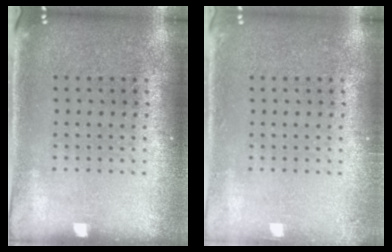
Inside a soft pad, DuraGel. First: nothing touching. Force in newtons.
{"total": 0.9, "press": 0.9, "slide": 0.2}